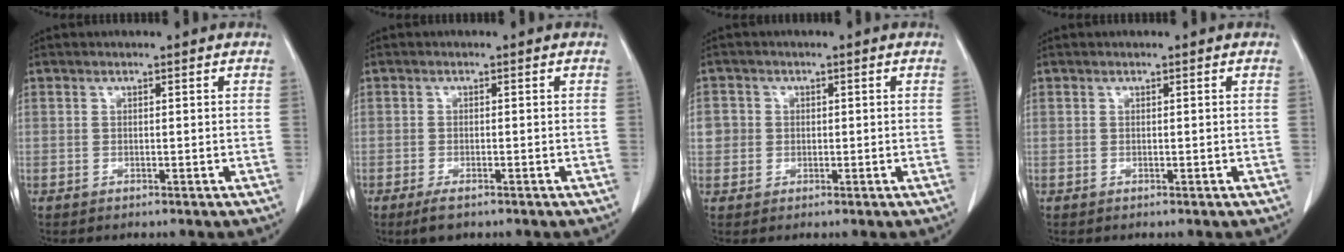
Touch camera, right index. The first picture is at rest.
{"total": 2.7, "force": [-1.8, 0.7, 1.8], "torque": [-0.038, -0.006, -0.029]}
{"total": 3.1, "force": [0.3, 3.1, 0.4], "torque": [0.006, 0.009, 0.005]}
{"total": 0.0}